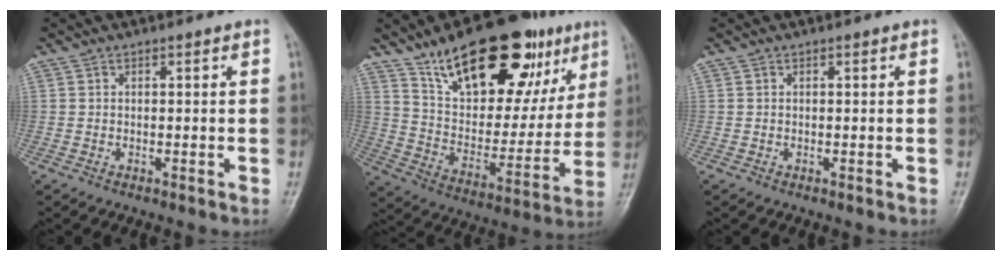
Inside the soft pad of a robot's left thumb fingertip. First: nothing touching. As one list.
[{"total": 27.1, "force": [15.6, 12.3, 18.5], "torque": [-0.233, -0.036, 0.252]}, {"total": 0.0}]